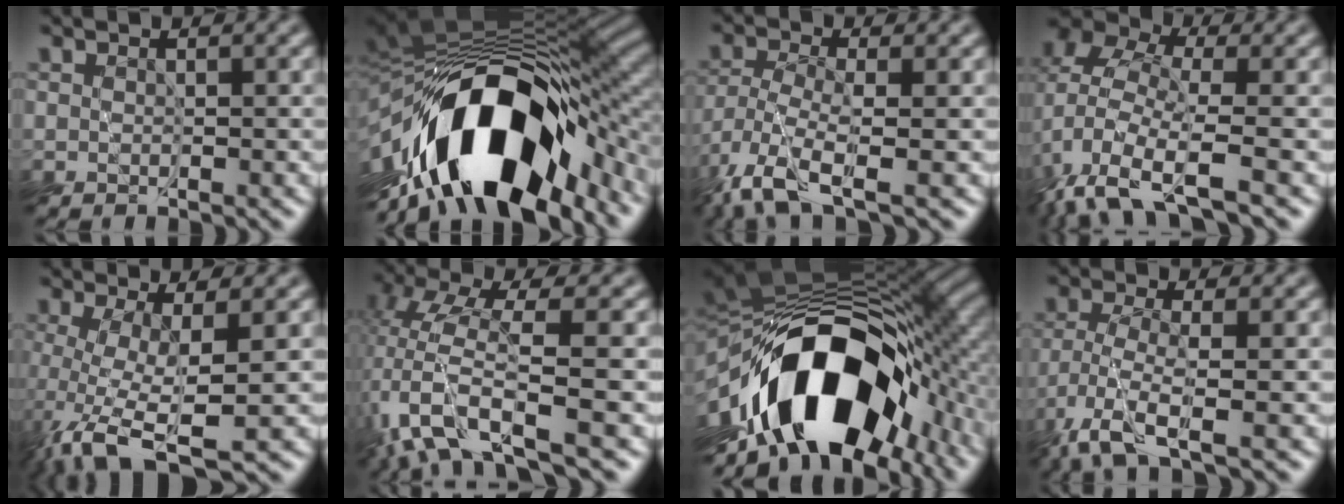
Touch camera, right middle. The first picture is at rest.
{"total": 14.9, "force": [-7.5, 6.9, 10.9], "torque": [-0.173, 0.005, -0.125]}
{"total": 5.9, "force": [-4.2, 1.1, 3.9], "torque": [-0.087, -0.009, -0.093]}
{"total": 8.6, "force": [-3.4, 4.2, 6.6], "torque": [-0.154, -0.013, -0.075]}
{"total": 6.3, "force": [-2.0, 1.5, 5.8], "torque": [-0.114, -0.015, -0.039]}
{"total": 7.4, "force": [-3.9, 1.6, 6.0], "torque": [-0.137, 0.000, -0.082]}
{"total": 16.0, "force": [-6.7, 8.7, 11.6], "torque": [-0.171, 0.007, -0.118]}
{"total": 4.4, "force": [-3.2, 0.3, 3.0], "torque": [-0.069, -0.008, -0.073]}